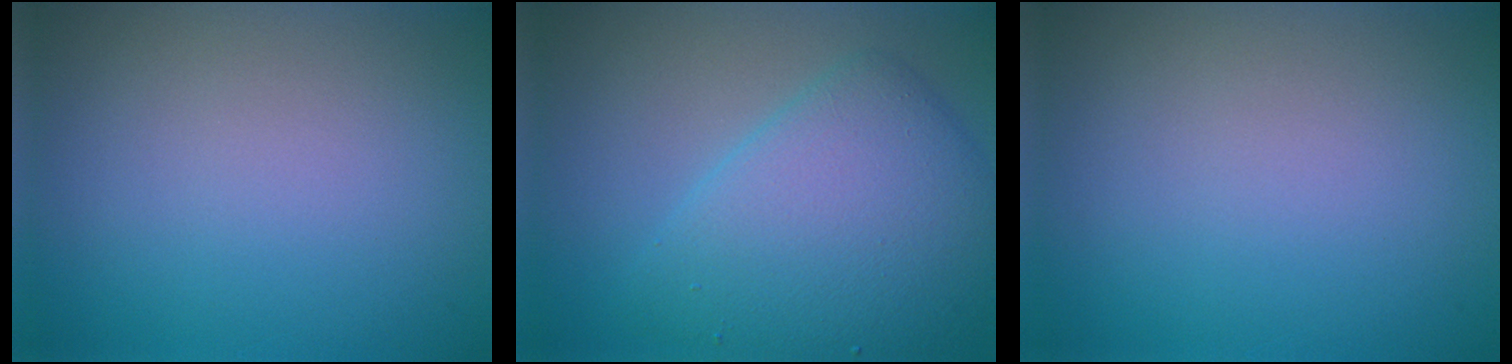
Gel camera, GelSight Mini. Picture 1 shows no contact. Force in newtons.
{"total": 6.9, "press": 6.9, "slide": 0.1}
{"total": 0.0}